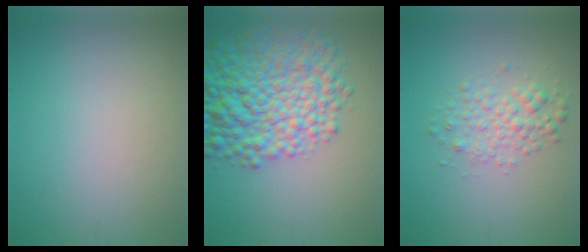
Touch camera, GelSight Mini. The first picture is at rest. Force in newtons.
{"total": 9.7, "press": 9.7, "slide": 0.3}
{"total": 2.6, "press": 2.6, "slide": 0.1}